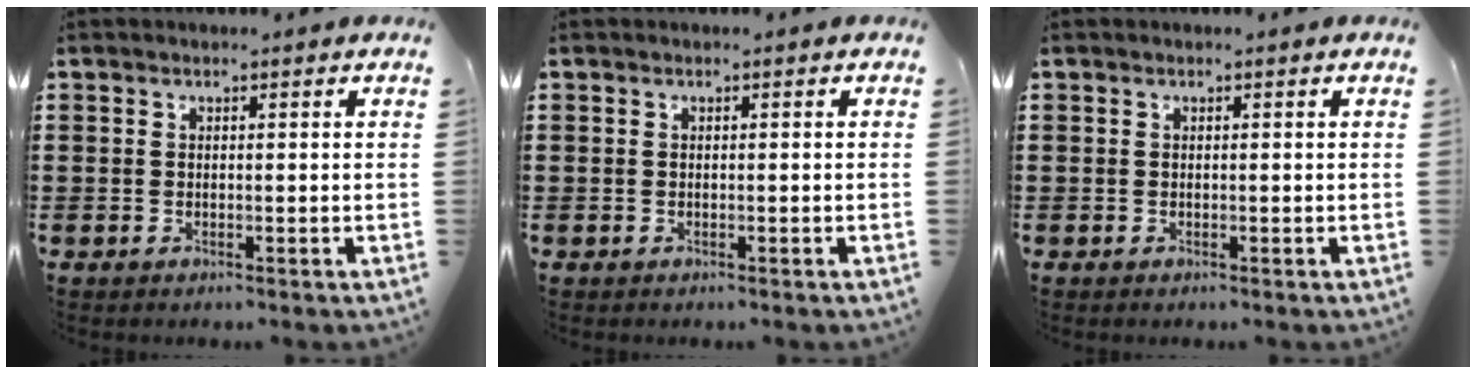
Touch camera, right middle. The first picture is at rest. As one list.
[{"total": 0.0}, {"total": 0.0}]